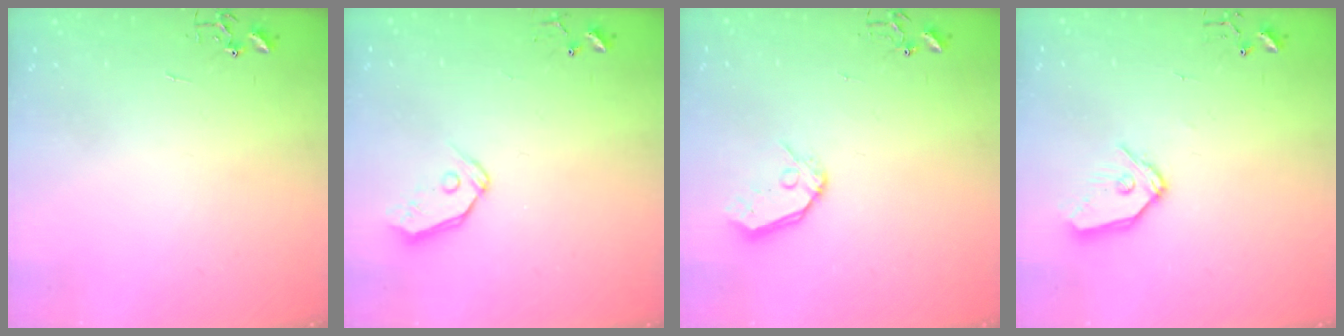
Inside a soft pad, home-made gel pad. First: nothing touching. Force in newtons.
{"total": 7.3, "press": 7.2, "slide": 0.8}
{"total": 9.2, "press": 9.1, "slide": 0.9}
{"total": 9.9, "press": 9.8, "slide": 1.2}